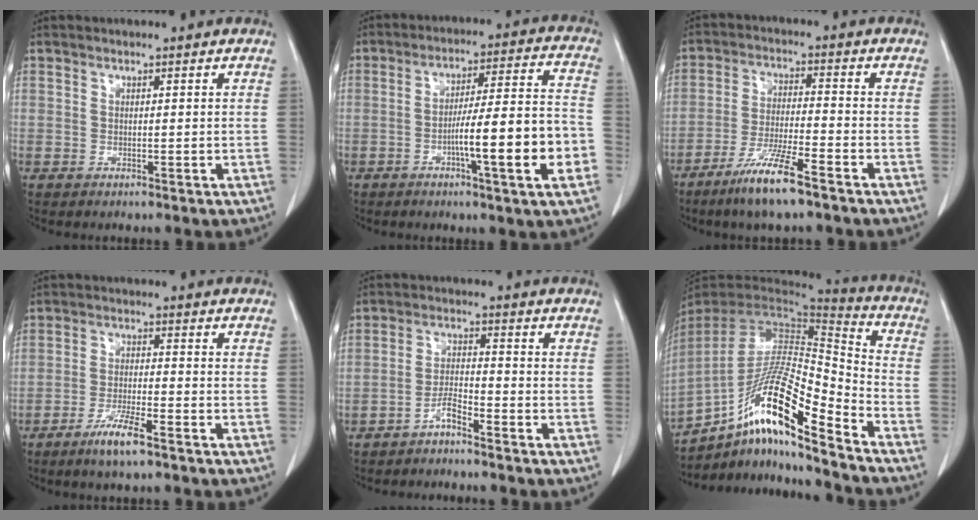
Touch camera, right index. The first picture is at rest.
{"total": 14.1, "force": [-4.3, 0.4, 13.4], "torque": [-0.205, 0.009, -0.066]}
{"total": 9.1, "force": [-6.3, 0.3, 6.6], "torque": [-0.130, -0.022, -0.118]}
{"total": 5.5, "force": [-3.7, 0.2, 4.0], "torque": [-0.079, -0.007, -0.071]}
{"total": 3.2, "force": [-2.7, 0.2, 1.7], "torque": [-0.033, 0.004, -0.052]}
{"total": 19.6, "force": [-13.0, 1.7, 14.7], "torque": [-0.289, -0.005, -0.236]}